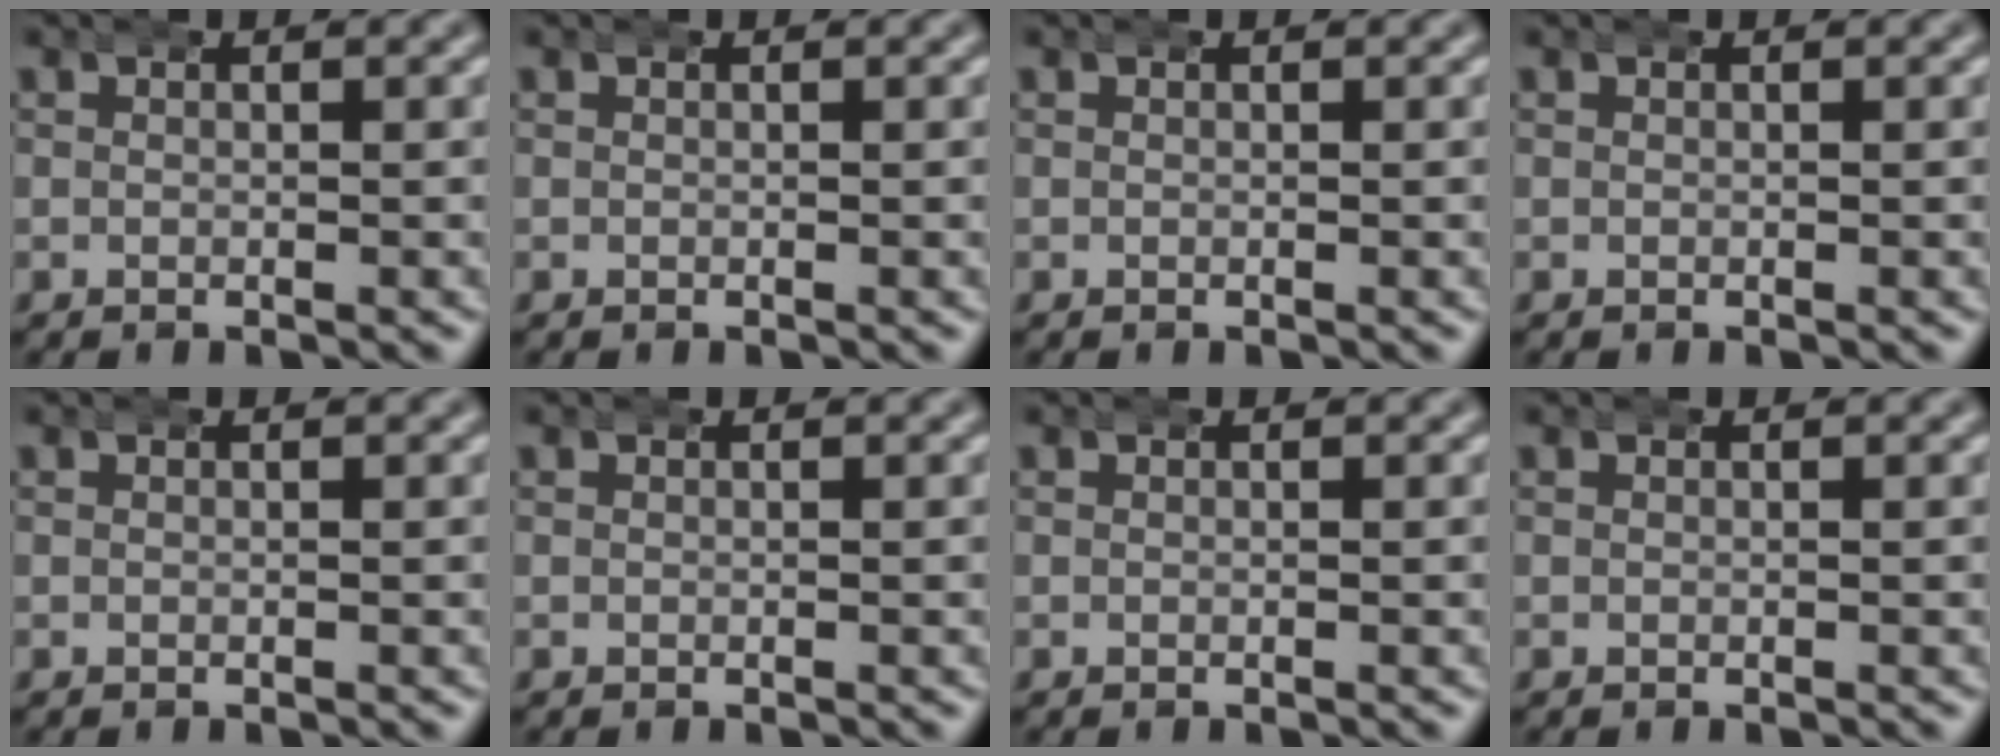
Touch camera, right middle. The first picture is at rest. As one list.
[{"total": 0.0}, {"total": 0.0}, {"total": 0.0}, {"total": 0.0}, {"total": 0.0}, {"total": 0.0}, {"total": 0.0}]